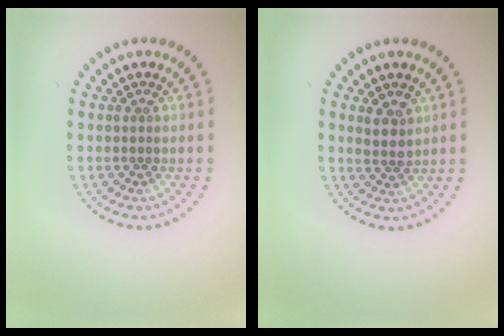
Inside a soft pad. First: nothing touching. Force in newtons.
{"total": 2.0, "press": 1.7, "slide": 0.9}